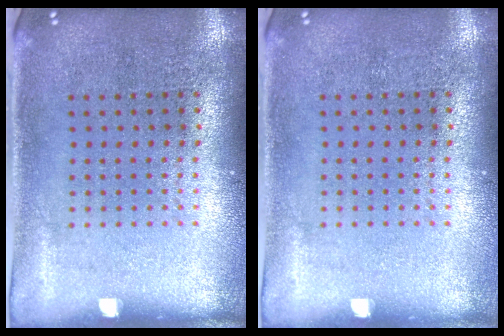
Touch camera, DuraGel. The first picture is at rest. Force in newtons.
{"total": 0.0}